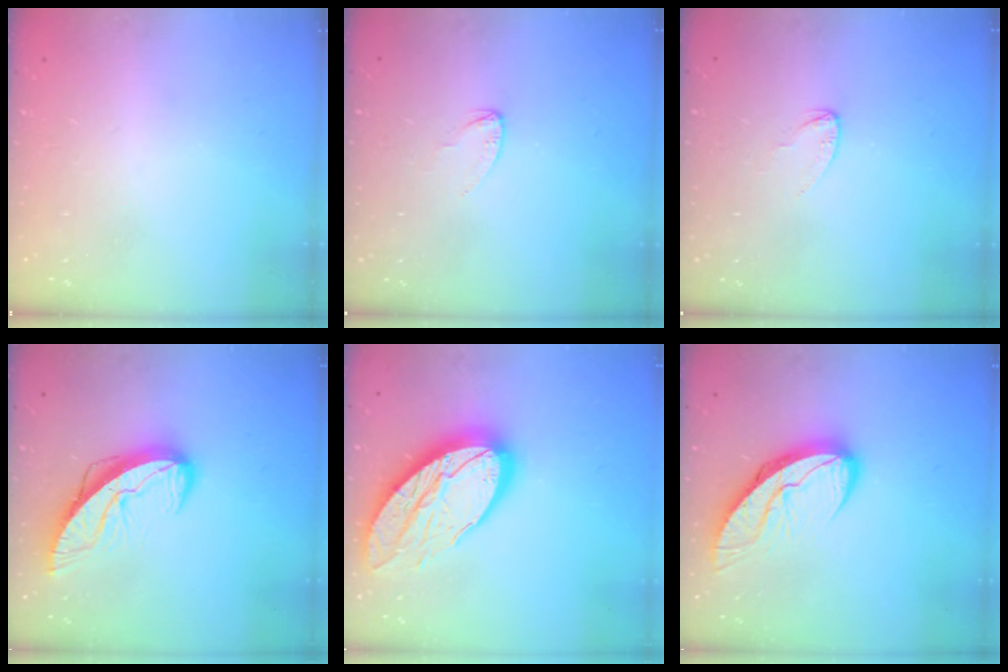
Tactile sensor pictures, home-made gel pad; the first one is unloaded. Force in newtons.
{"total": 2.6, "press": 2.6, "slide": 0.2}
{"total": 2.6, "press": 2.6, "slide": 0.2}
{"total": 10.4, "press": 10.4, "slide": 1.0}
{"total": 20.1, "press": 20.1, "slide": 1.6}
{"total": 9.8, "press": 9.8, "slide": 1.0}